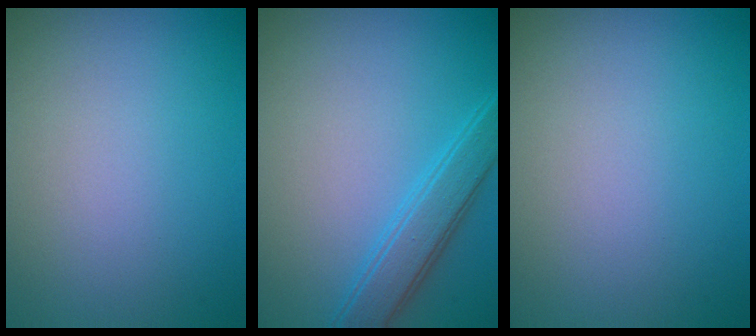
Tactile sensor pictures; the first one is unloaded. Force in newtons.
{"total": 3.3, "press": 3.3, "slide": 0.1}
{"total": 0.0}